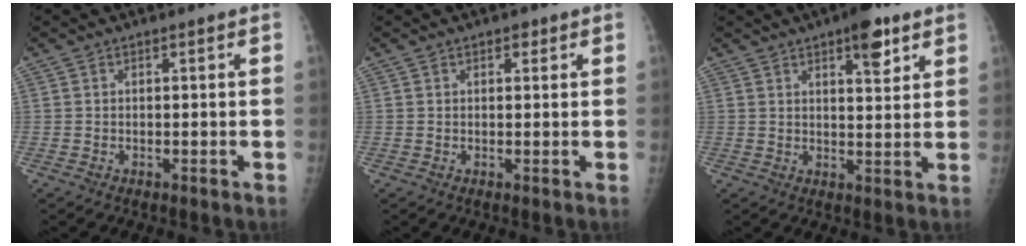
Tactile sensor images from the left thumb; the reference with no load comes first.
{"total": 1.5, "force": [0.9, 0.8, 0.9], "torque": [-0.003, -0.002, 0.008]}
{"total": 7.3, "force": [4.3, 2.6, 5.3], "torque": [-0.057, -0.020, 0.056]}